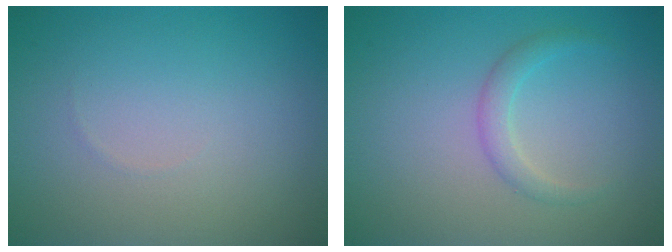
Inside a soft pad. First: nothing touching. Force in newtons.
{"total": 1.6, "press": 1.6, "slide": 0.0}